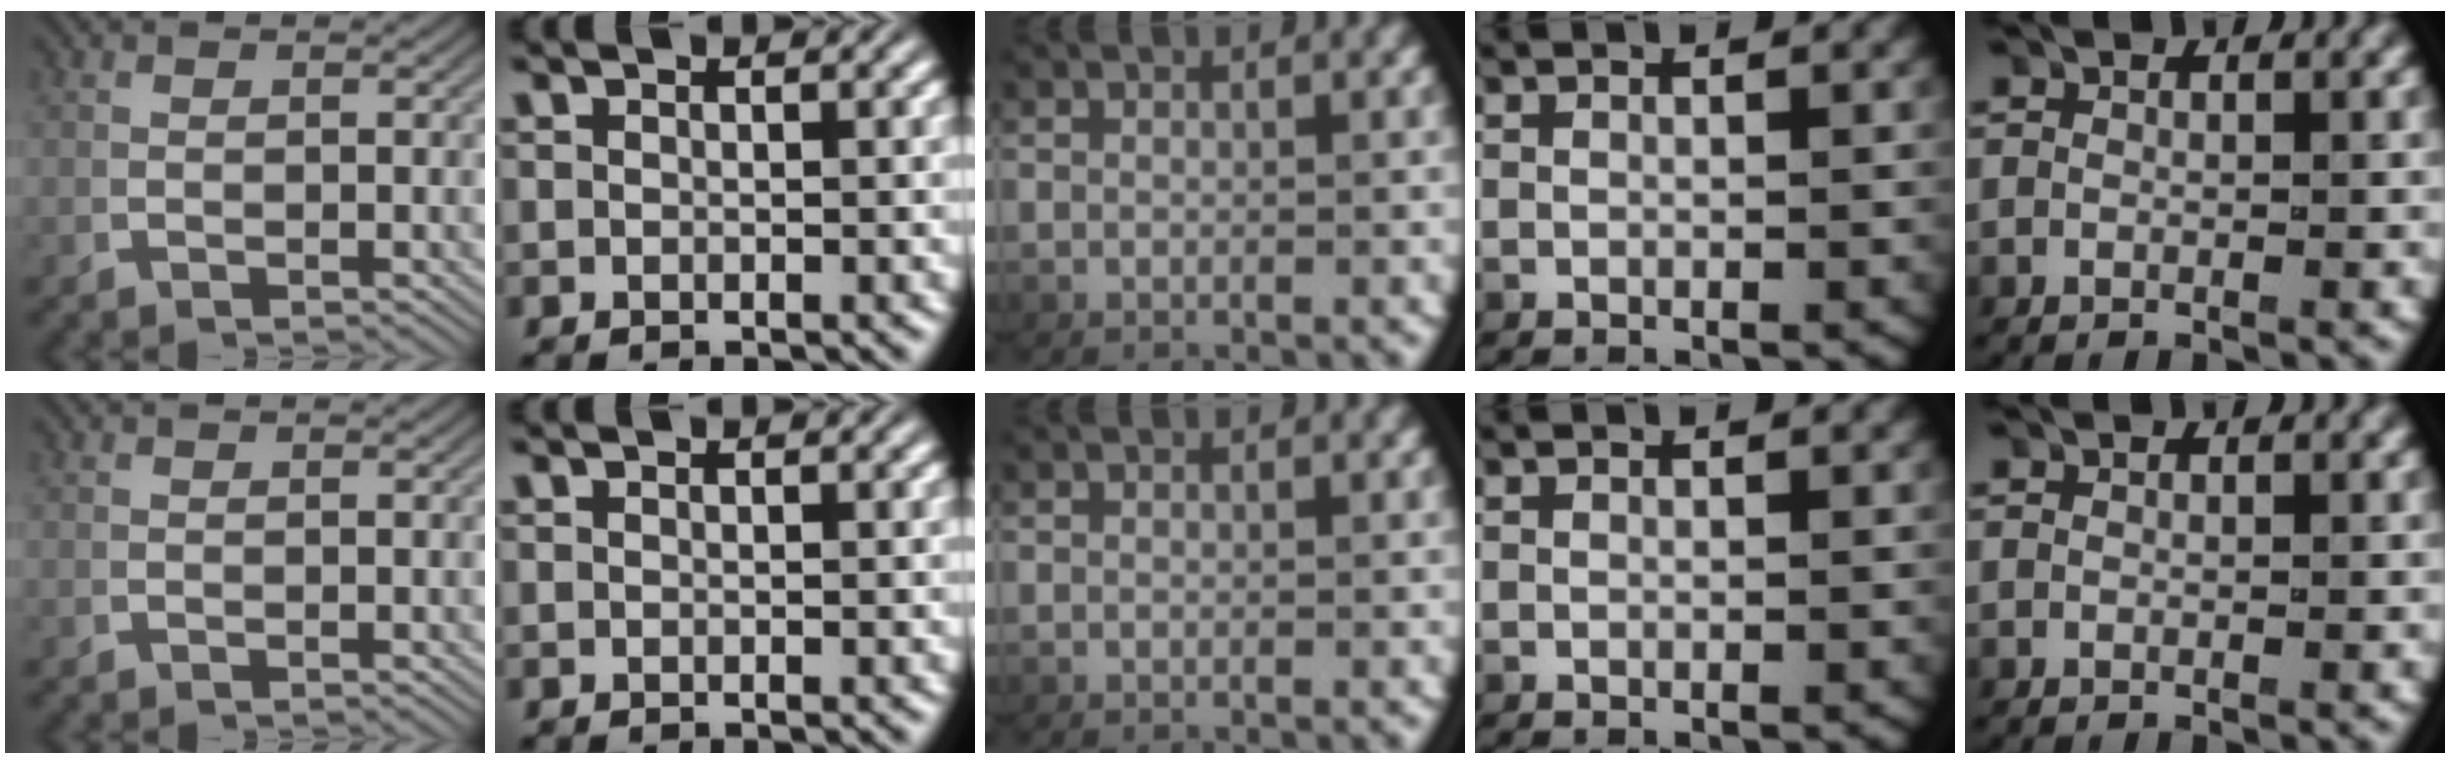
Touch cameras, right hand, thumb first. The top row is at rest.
{}